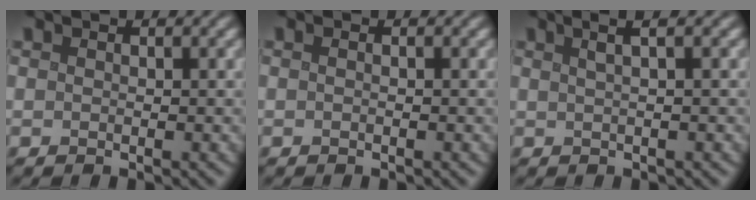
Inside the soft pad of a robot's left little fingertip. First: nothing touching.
{"total": 0.6, "force": [0.0, 0.2, 0.6], "torque": [-0.011, -0.003, -0.004]}
{"total": 3.3, "force": [1.7, 1.1, 2.7], "torque": [-0.021, 0.012, 0.003]}